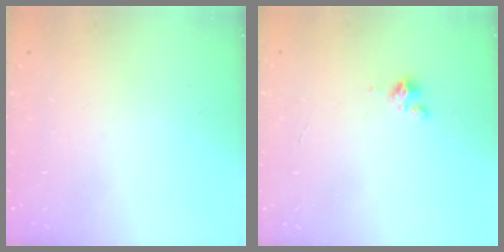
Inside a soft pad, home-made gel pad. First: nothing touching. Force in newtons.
{"total": 2.4, "press": 2.4, "slide": 0.2}